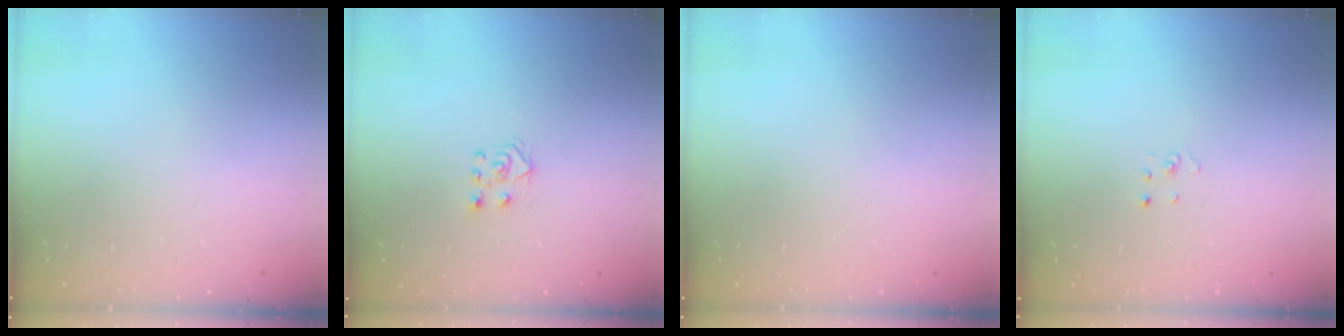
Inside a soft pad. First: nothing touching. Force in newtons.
{"total": 5.2, "press": 5.2, "slide": 0.4}
{"total": 0.0}
{"total": 1.5, "press": 1.5, "slide": 0.1}